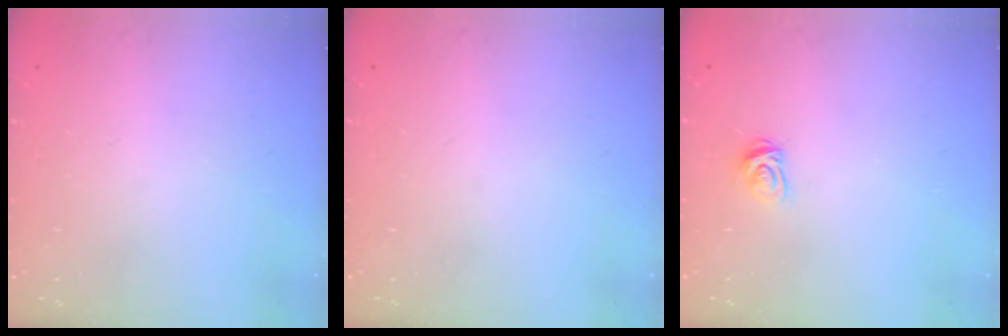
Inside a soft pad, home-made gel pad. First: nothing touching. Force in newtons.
{"total": 0.0}
{"total": 4.6, "press": 4.6, "slide": 0.5}